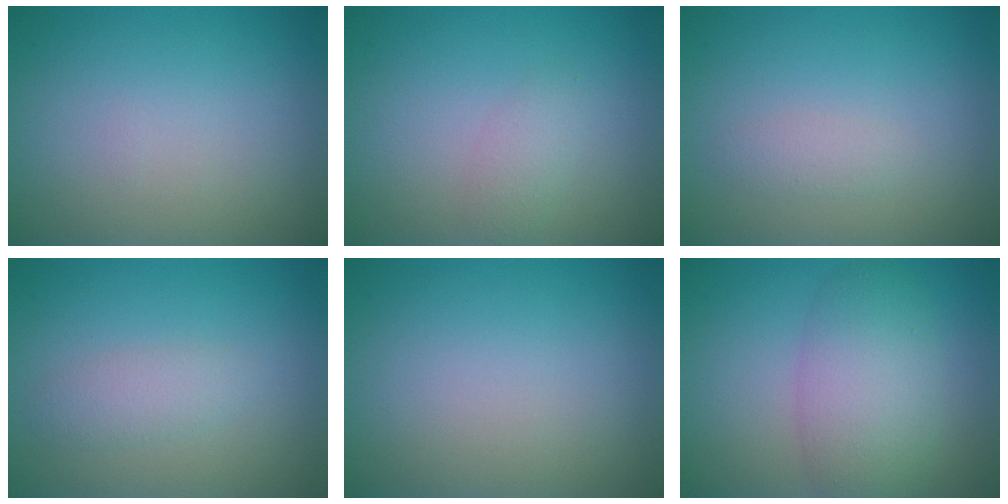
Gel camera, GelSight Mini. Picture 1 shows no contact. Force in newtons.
{"total": 1.5, "press": 1.5, "slide": 0.1}
{"total": 1.1, "press": 1.1, "slide": 0.1}
{"total": 1.7, "press": 1.7, "slide": 0.1}
{"total": 0.0}
{"total": 5.4, "press": 5.4, "slide": 0.2}